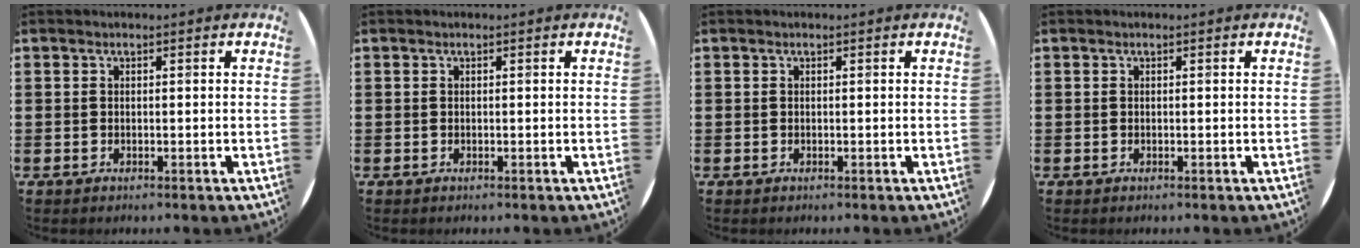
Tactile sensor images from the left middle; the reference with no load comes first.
{"total": 0.0}
{"total": 0.0}
{"total": 0.0}